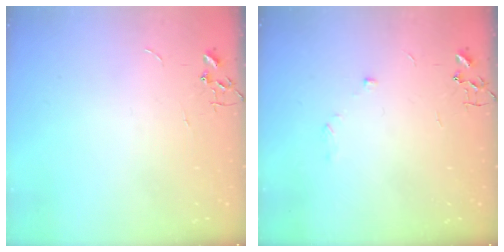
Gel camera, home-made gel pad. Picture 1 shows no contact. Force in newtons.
{"total": 5.6, "press": 5.6, "slide": 0.7}